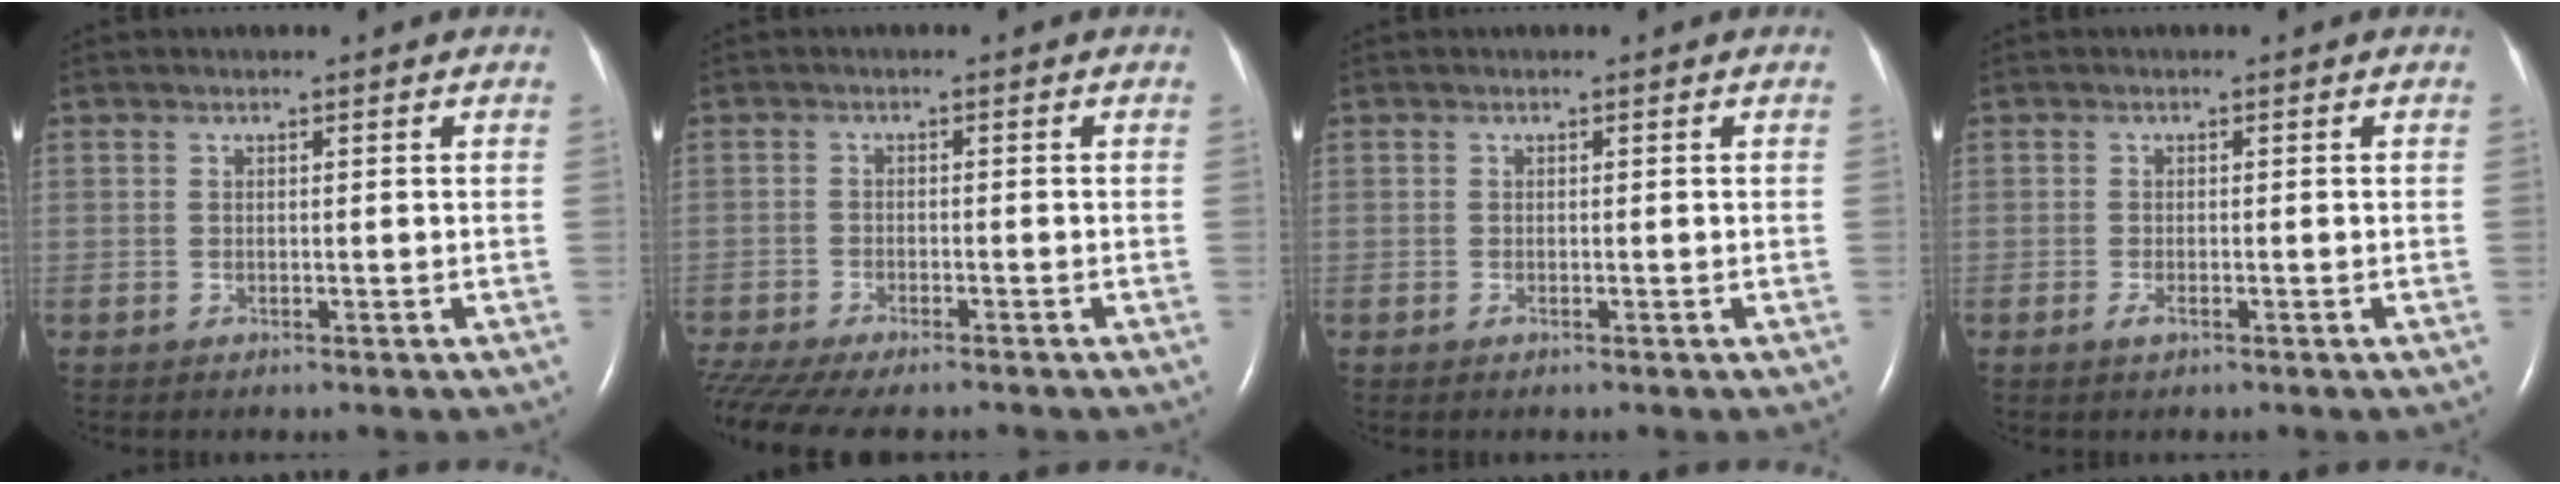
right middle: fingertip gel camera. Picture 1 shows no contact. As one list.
[{"total": 12.6, "force": [-10.6, 2.8, 6.1], "torque": [-0.126, -0.018, -0.158]}, {"total": 0.0}, {"total": 1.2, "force": [-0.6, 0.3, 0.9], "torque": [-0.022, -0.002, -0.010]}]